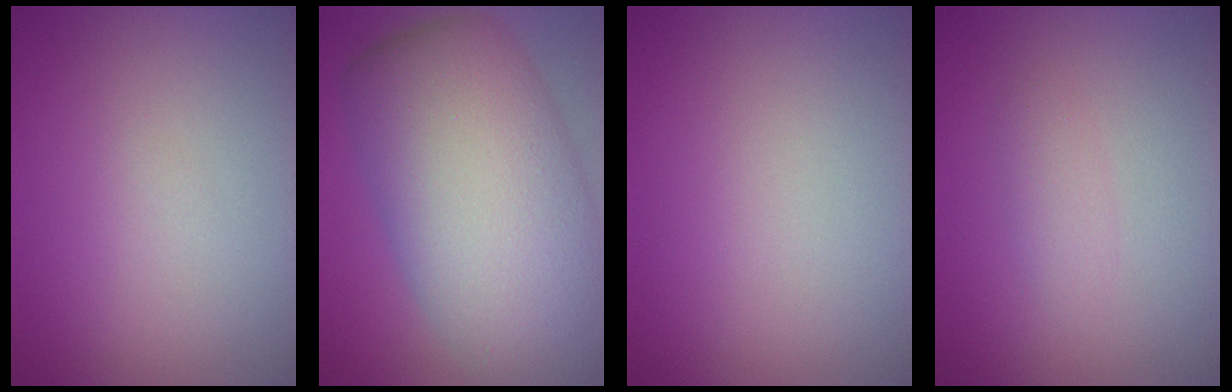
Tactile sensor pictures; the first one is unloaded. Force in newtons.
{"total": 13.5, "press": 13.5, "slide": 0.6}
{"total": 0.0}
{"total": 1.2, "press": 1.2, "slide": 0.1}